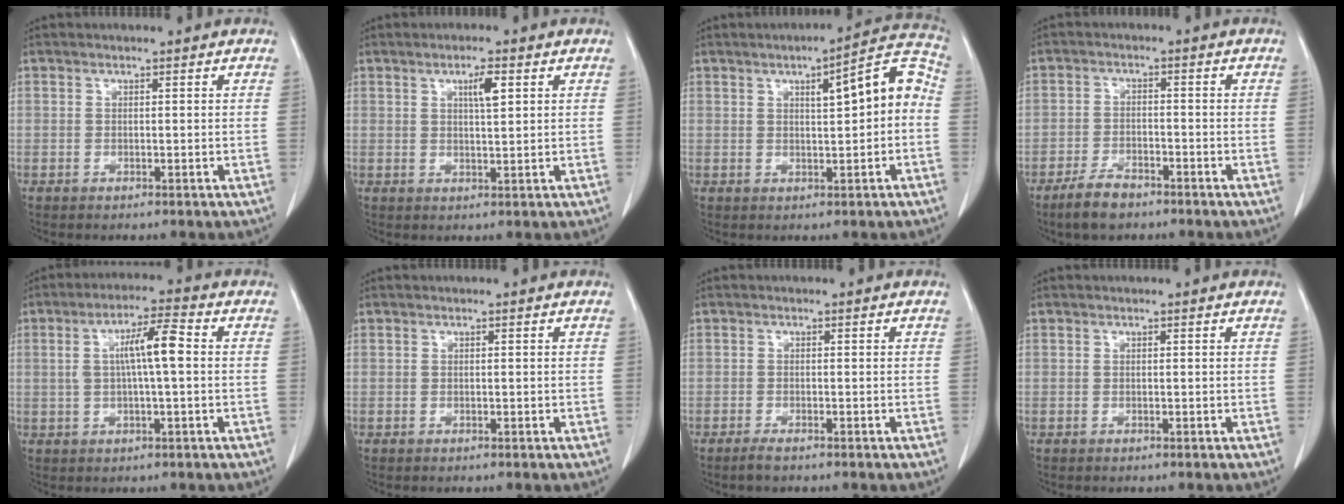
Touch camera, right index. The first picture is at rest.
{"total": 3.4, "force": [1.4, 0.5, 3.0], "torque": [-0.051, 0.000, 0.022]}
{"total": 8.6, "force": [0.7, 1.7, 8.4], "torque": [-0.108, 0.031, 0.006]}
{"total": 4.9, "force": [-3.8, 1.8, 2.5], "torque": [-0.055, -0.002, -0.065]}
{"total": 7.3, "force": [0.8, 0.9, 7.2], "torque": [-0.131, 0.018, 0.013]}
{"total": 0.0}
{"total": 1.5, "force": [-1.2, 0.2, 0.9], "torque": [-0.023, -0.004, -0.022]}
{"total": 0.0}